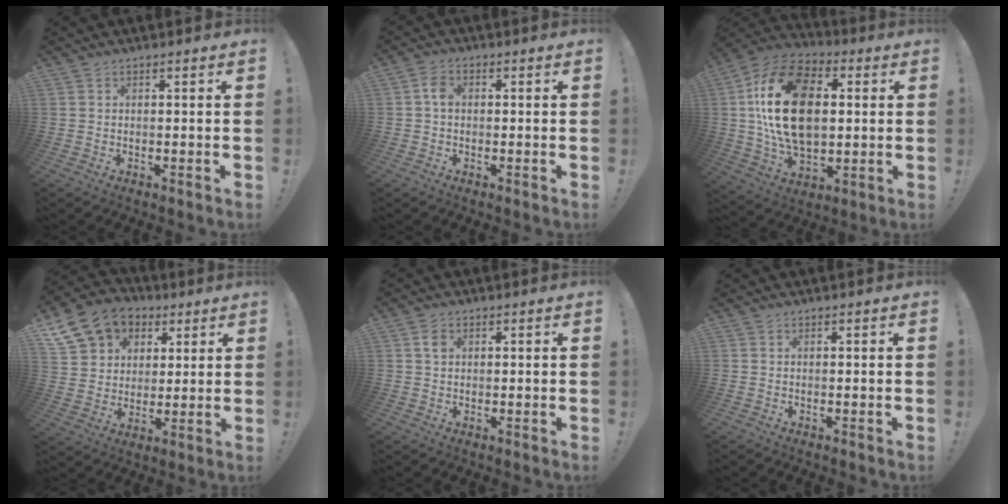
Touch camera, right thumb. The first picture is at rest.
{"total": 4.0, "force": [-0.1, 3.1, 2.6], "torque": [-0.038, 0.009, -0.002]}
{"total": 25.4, "force": [3.4, 16.0, 19.4], "torque": [-0.359, 0.004, 0.061]}
{"total": 14.6, "force": [7.1, 11.5, 5.5], "torque": [-0.080, -0.039, 0.147]}
{"total": 2.8, "force": [0.7, 2.5, 1.1], "torque": [-0.005, -0.001, 0.010]}
{"total": 0.0}